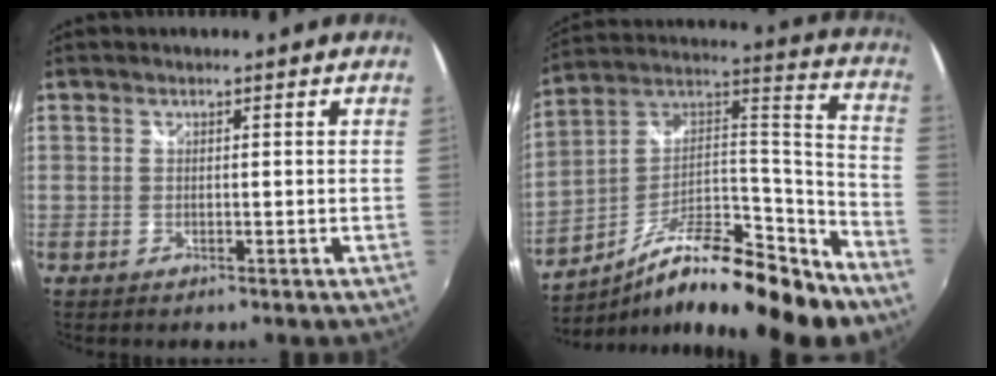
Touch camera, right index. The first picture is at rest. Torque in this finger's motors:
{"motor_torque": [0.50, -0.40, 0.39, 0.11]}